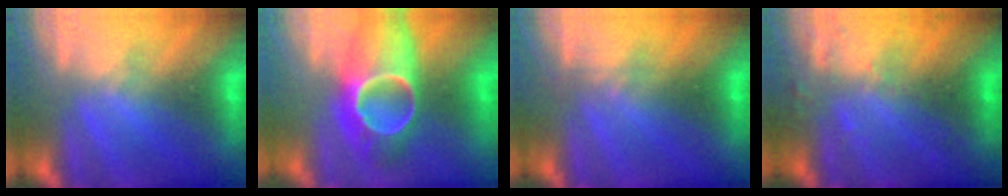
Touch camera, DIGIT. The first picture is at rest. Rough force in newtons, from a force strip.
{"total": 6.6}
{"total": 2.3}
{"total": 2.9}